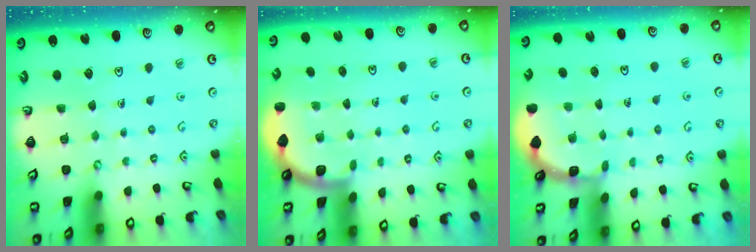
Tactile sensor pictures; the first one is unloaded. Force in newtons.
{"total": 1.6, "press": 1.6, "slide": 0.0}
{"total": 1.7, "press": 1.7, "slide": 0.2}